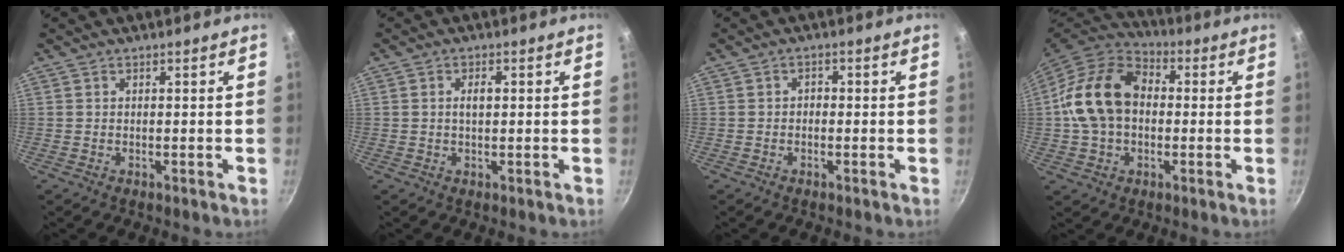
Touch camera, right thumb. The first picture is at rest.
{"total": 2.4, "force": [0.3, 1.2, 2.0], "torque": [-0.030, 0.006, 0.004]}
{"total": 1.3, "force": [-0.3, 1.0, 0.7], "torque": [-0.010, 0.007, -0.008]}
{"total": 16.9, "force": [0.4, 12.2, 11.6], "torque": [-0.194, 0.035, -0.005]}